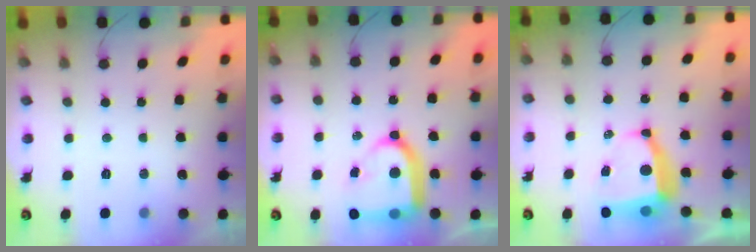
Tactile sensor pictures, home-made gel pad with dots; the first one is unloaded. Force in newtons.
{"total": 17.7, "press": 17.6, "slide": 1.7}
{"total": 8.4, "press": 8.3, "slide": 1.0}